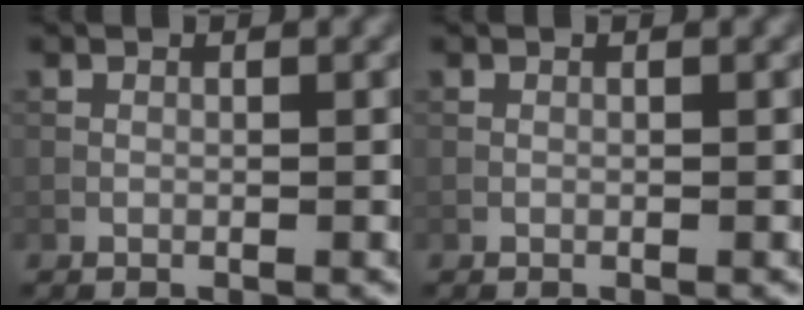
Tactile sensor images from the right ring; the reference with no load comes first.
{"total": 0.0}